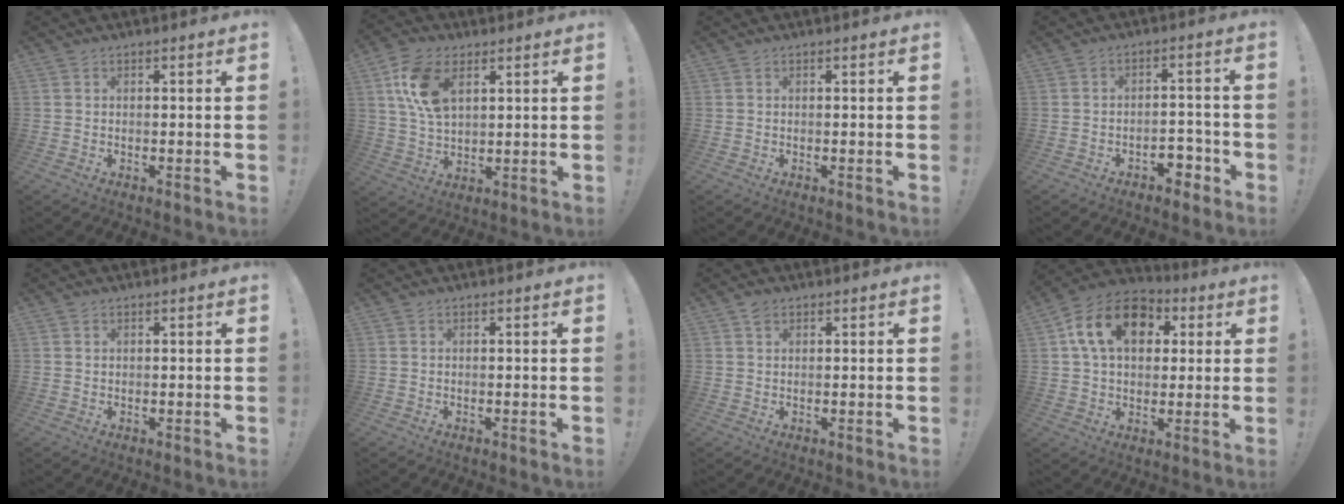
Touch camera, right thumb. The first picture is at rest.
{"total": 12.2, "force": [5.0, 7.2, 8.4], "torque": [-0.167, -0.006, 0.092]}
{"total": 0.0}
{"total": 5.5, "force": [-3.3, 3.2, 3.0], "torque": [-0.038, 0.020, -0.057]}
{"total": 0.6, "force": [0.4, 0.4, 0.2], "torque": [0.001, -0.002, 0.007]}
{"total": 0.0}
{"total": 1.6, "force": [1.1, 0.9, 0.7], "torque": [-0.010, 0.000, 0.020]}
{"total": 17.2, "force": [5.6, 11.8, 11.1], "torque": [-0.183, -0.002, 0.103]}